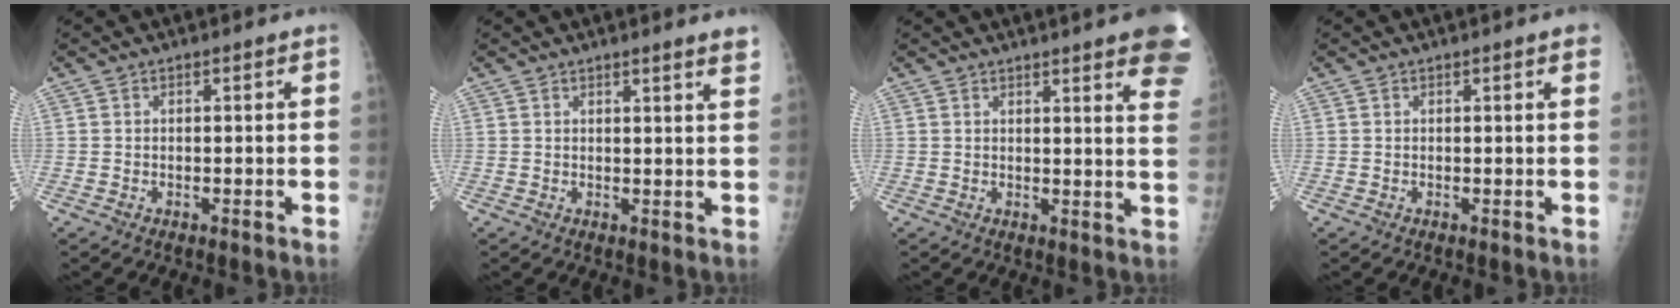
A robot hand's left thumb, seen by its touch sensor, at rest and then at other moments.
{"total": 3.9, "force": [3.3, -0.1, 2.2], "torque": [-0.024, -0.017, 0.031]}
{"total": 14.7, "force": [10.2, 2.4, 10.3], "torque": [-0.107, -0.036, 0.102]}
{"total": 1.6, "force": [1.0, 0.1, 1.2], "torque": [-0.016, 0.001, 0.009]}